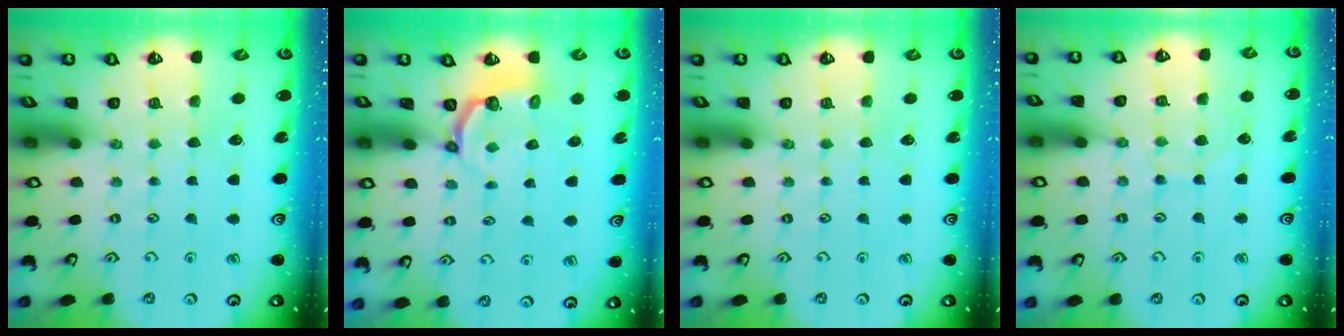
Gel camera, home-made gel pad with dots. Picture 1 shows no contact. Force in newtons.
{"total": 3.6, "press": 2.6, "slide": 2.5}
{"total": 0.0}
{"total": 7.0, "press": 7.0, "slide": 0.5}